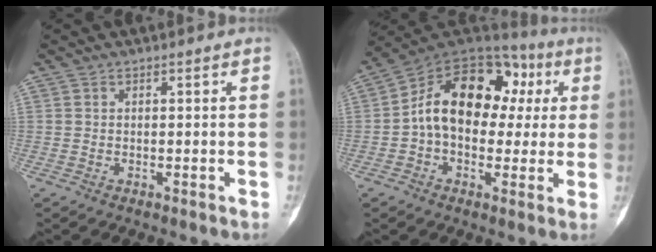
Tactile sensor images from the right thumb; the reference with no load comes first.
{"total": 18.8, "force": [1.8, 13.1, 13.4], "torque": [-0.173, 0.051, 0.021]}